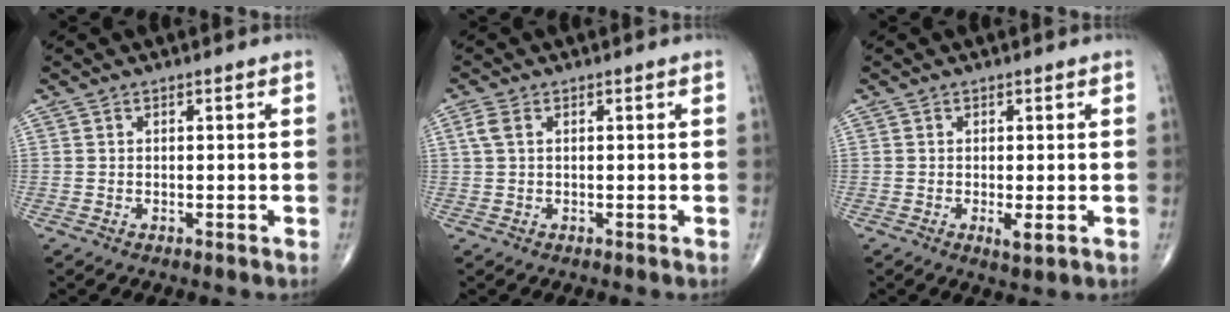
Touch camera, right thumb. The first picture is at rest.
{"total": 2.3, "force": [0.7, 1.4, 1.7], "torque": [-0.049, 0.011, 0.016]}
{"total": 2.3, "force": [-0.4, 0.6, 2.1], "torque": [-0.037, -0.008, -0.005]}